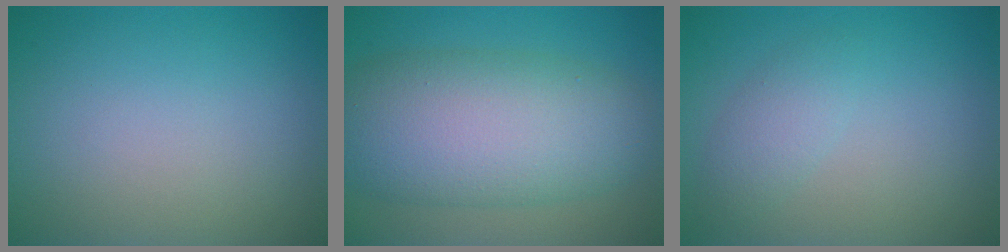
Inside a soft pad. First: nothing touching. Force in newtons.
{"total": 10.5, "press": 10.5, "slide": 0.2}
{"total": 2.0, "press": 2.0, "slide": 0.1}